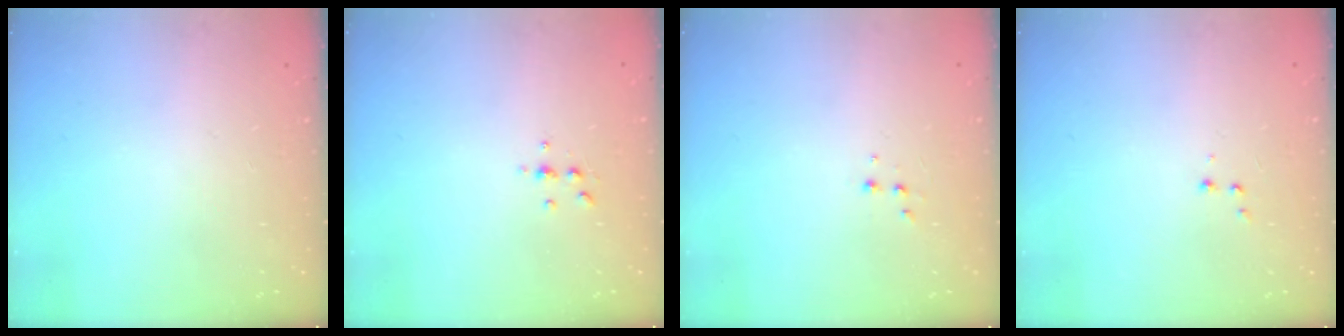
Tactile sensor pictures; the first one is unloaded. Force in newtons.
{"total": 3.9, "press": 3.9, "slide": 0.6}
{"total": 1.9, "press": 1.9, "slide": 0.2}
{"total": 2.6, "press": 2.5, "slide": 0.6}